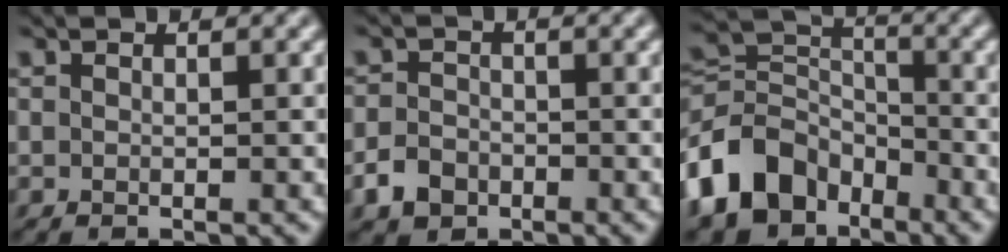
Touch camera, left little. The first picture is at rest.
{"total": 2.7, "force": [-1.6, 2.0, 1.0], "torque": [-0.020, 0.002, -0.031]}
{"total": 9.3, "force": [-5.3, 6.4, 4.3], "torque": [-0.087, 0.002, -0.119]}